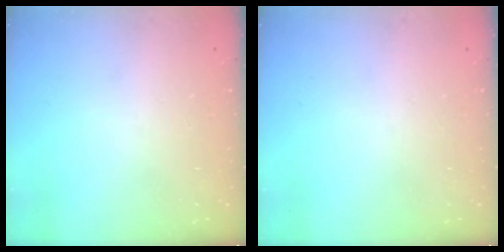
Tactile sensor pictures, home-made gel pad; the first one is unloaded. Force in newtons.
{"total": 0.0}